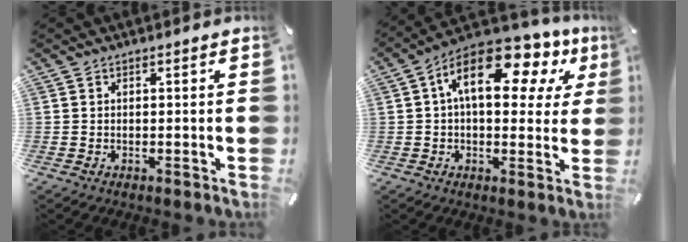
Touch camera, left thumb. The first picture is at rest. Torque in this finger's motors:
{"motor_torque": [0.60, 0.87, 2.07, -0.70, 0.53]}